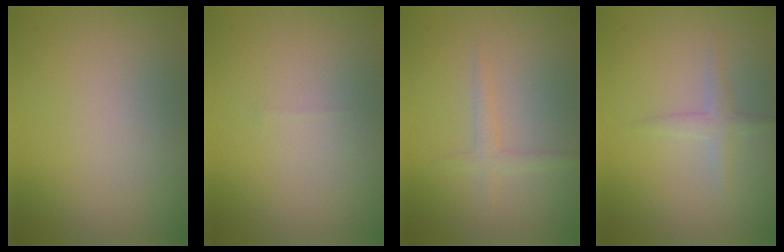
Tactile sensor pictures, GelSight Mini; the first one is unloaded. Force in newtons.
{"total": 0.0}
{"total": 1.4, "press": 1.4, "slide": 0.1}
{"total": 1.4, "press": 1.4, "slide": 0.1}